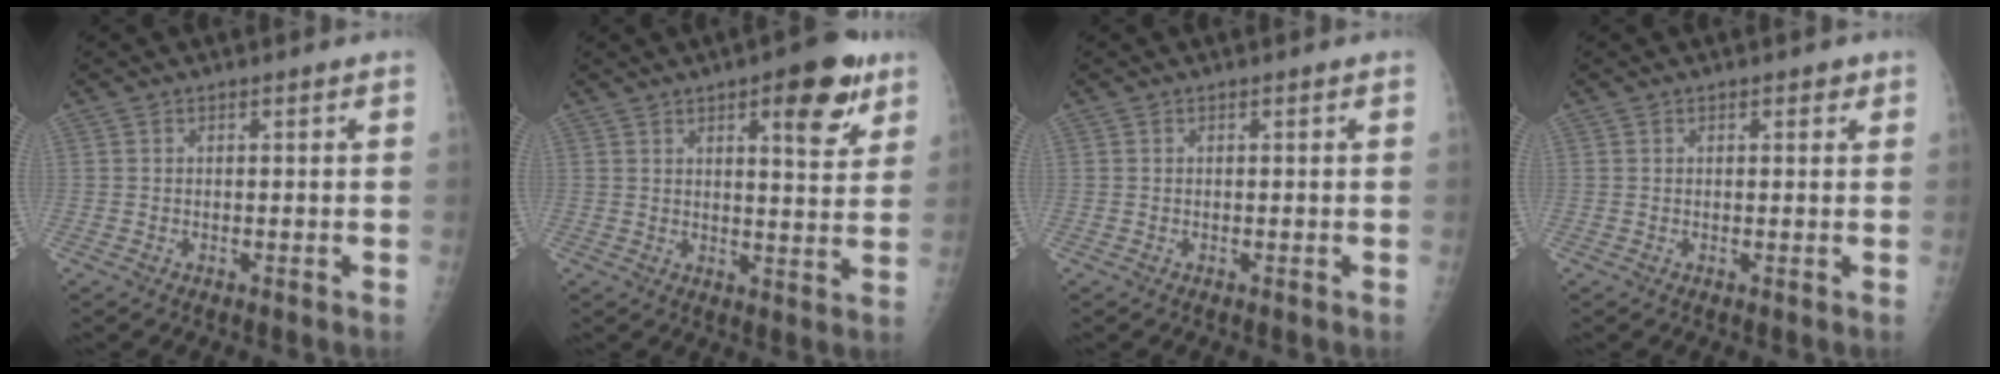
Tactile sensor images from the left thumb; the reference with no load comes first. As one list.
[{"total": 11.5, "force": [6.1, 3.8, 9.0], "torque": [-0.091, -0.025, 0.076]}, {"total": 0.0}, {"total": 1.5, "force": [0.9, 0.8, 0.9], "torque": [-0.002, -0.001, 0.008]}]